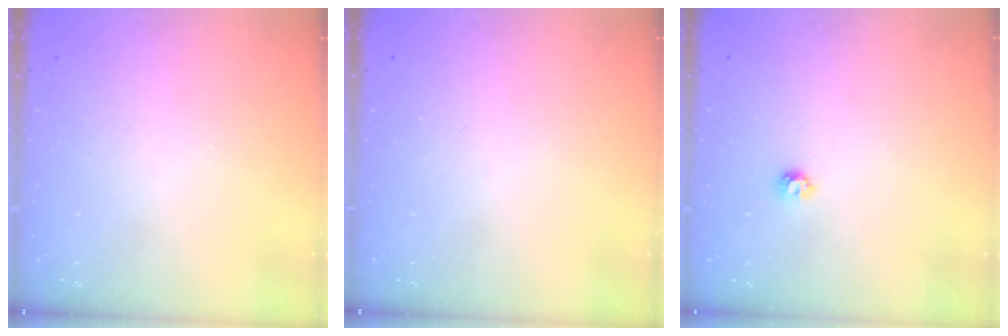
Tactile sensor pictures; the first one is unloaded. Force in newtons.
{"total": 0.0}
{"total": 3.4, "press": 3.4, "slide": 0.5}